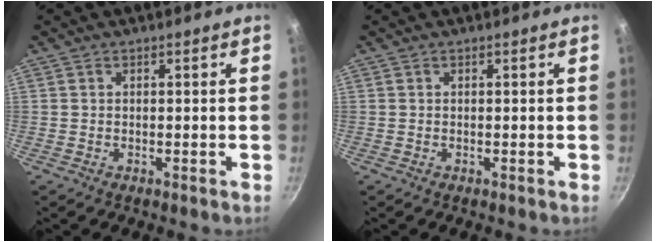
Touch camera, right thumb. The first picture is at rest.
{"total": 0.0}